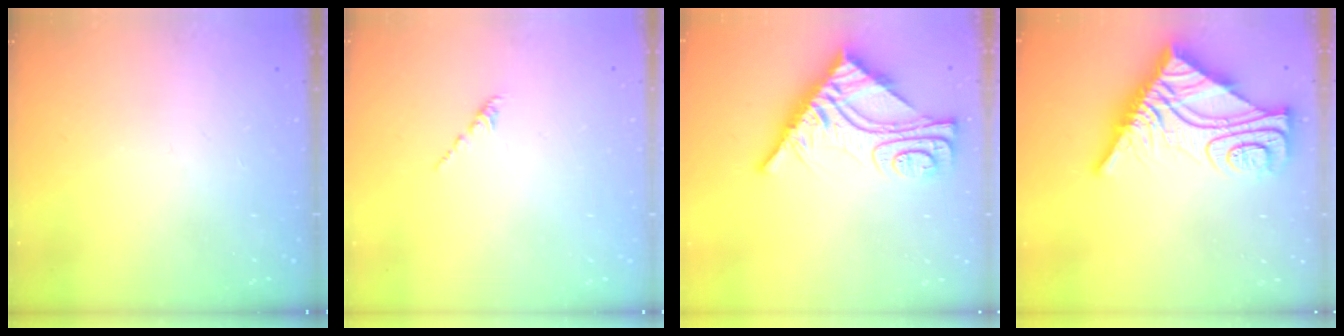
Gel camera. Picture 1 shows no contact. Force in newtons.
{"total": 1.6, "press": 1.5, "slide": 0.6}
{"total": 12.3, "press": 12.3, "slide": 1.1}
{"total": 18.8, "press": 18.7, "slide": 1.5}